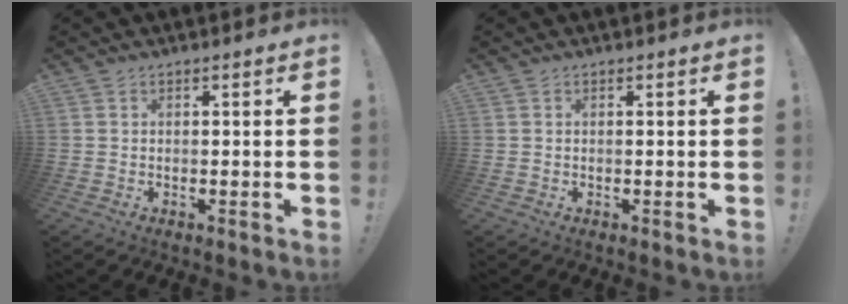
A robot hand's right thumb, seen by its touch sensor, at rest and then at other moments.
{"total": 0.0}